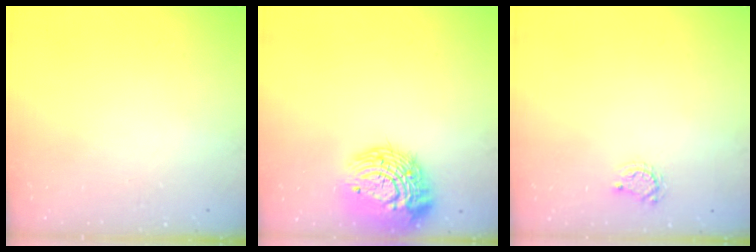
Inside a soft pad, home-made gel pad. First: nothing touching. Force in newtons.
{"total": 17.9, "press": 17.8, "slide": 1.3}
{"total": 3.6, "press": 3.5, "slide": 0.4}